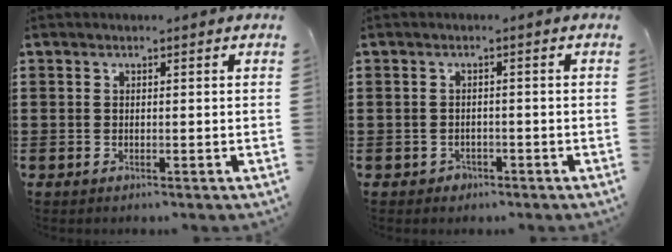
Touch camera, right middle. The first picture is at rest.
{"total": 1.0, "force": [-0.8, 0.7, 0.1], "torque": [-0.006, 0.001, -0.019]}